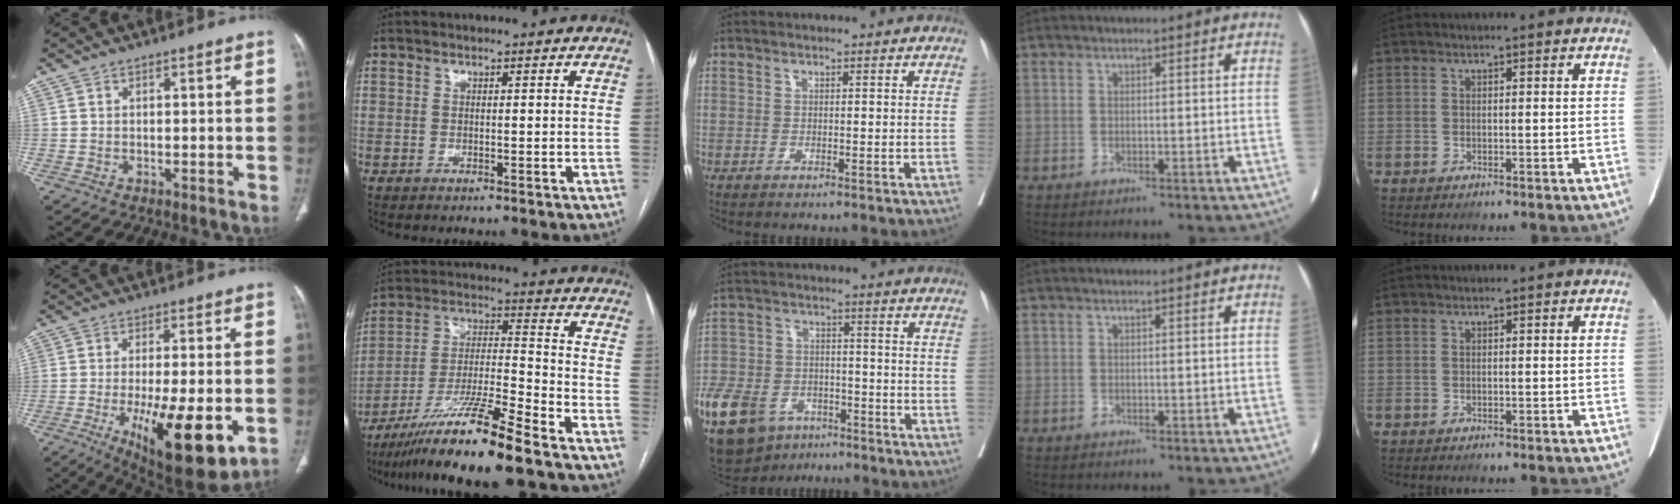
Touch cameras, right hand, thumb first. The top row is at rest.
{"thumb": {"total": 18.2, "force": [-5.5, 5.8, 16.4], "torque": [-0.234, -0.020, -0.066]}, "index": {"total": 15.1, "force": [-11.3, -0.9, 10.0], "torque": [-0.186, -0.020, -0.203]}, "middle": {"total": 21.7, "force": [-13.3, 13.3, 10.9], "torque": [-0.316, -0.023, -0.219]}}